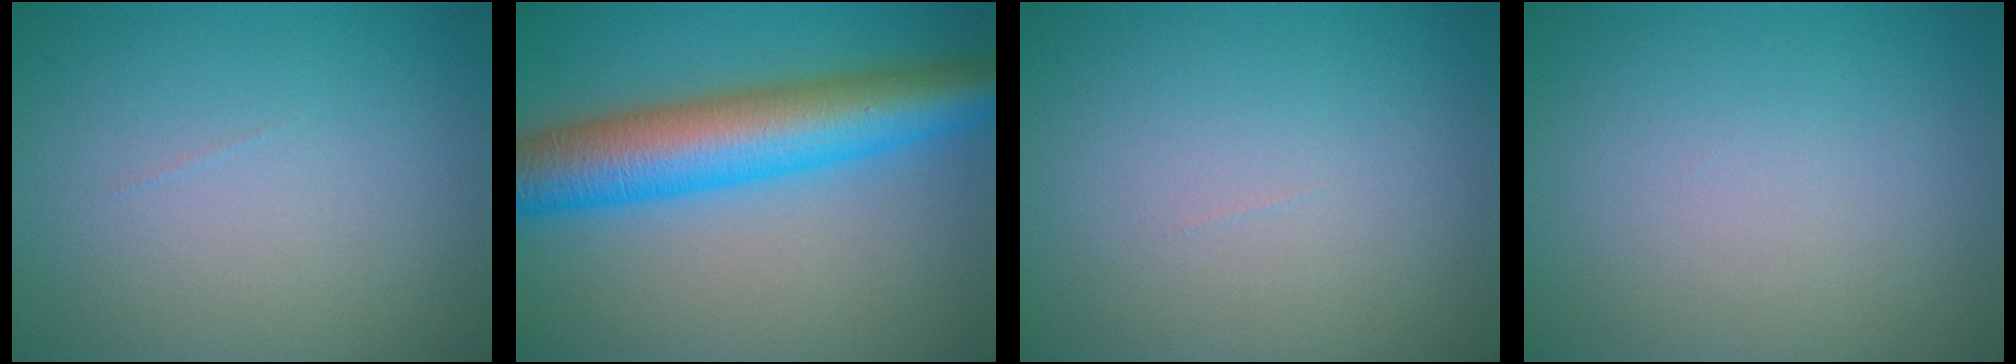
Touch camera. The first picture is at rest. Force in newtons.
{"total": 10.3, "press": 10.3, "slide": 0.1}
{"total": 0.0}
{"total": 0.0}